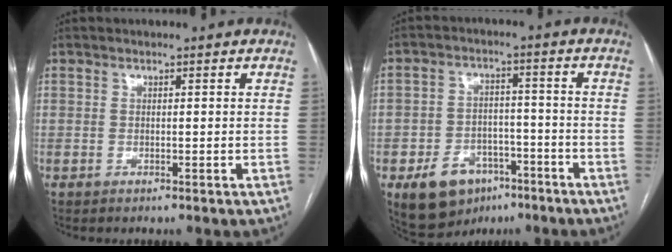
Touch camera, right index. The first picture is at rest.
{"total": 10.1, "force": [-5.6, 6.9, 4.8], "torque": [-0.086, 0.015, -0.079]}